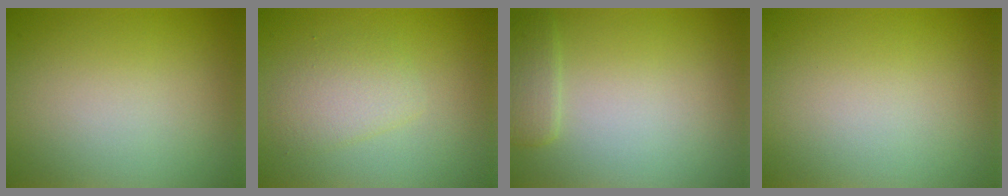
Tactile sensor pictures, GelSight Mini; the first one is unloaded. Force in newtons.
{"total": 2.3, "press": 2.3, "slide": 0.0}
{"total": 1.8, "press": 1.8, "slide": 0.1}
{"total": 0.0}